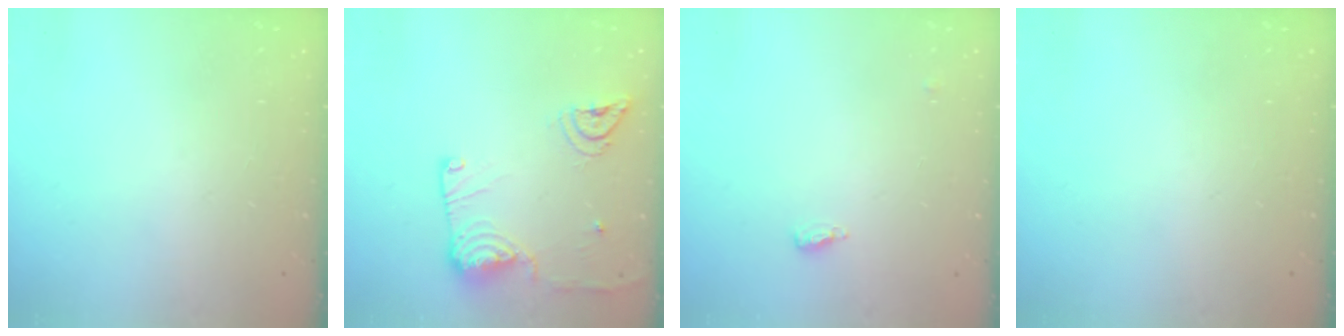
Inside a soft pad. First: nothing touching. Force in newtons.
{"total": 13.5, "press": 13.4, "slide": 1.7}
{"total": 4.7, "press": 4.6, "slide": 1.2}
{"total": 0.0}